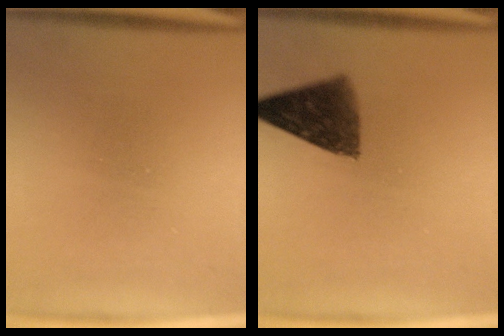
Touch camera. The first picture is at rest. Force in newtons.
{"total": 9.6}